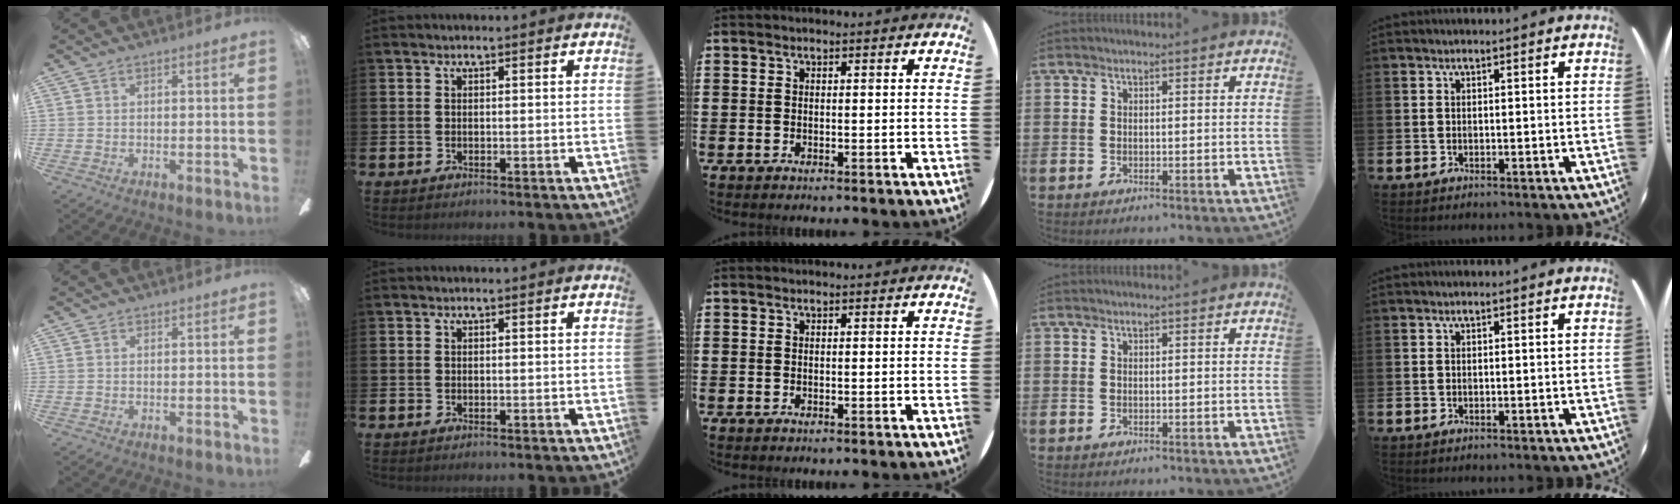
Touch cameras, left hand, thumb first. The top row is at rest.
{}